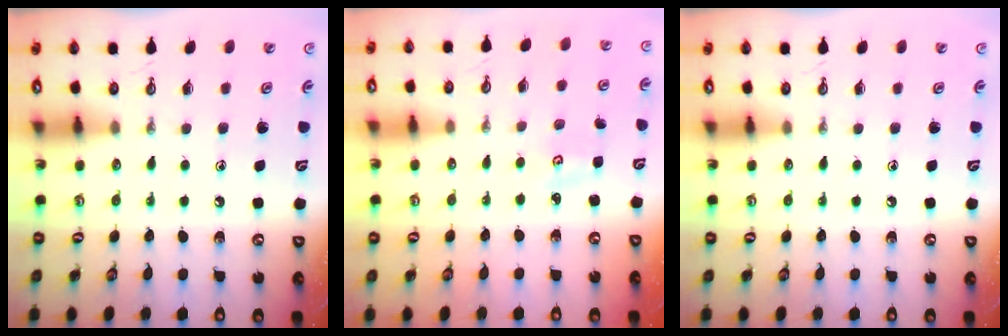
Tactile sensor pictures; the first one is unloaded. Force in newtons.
{"total": 2.1, "press": 2.1, "slide": 0.2}
{"total": 0.0}